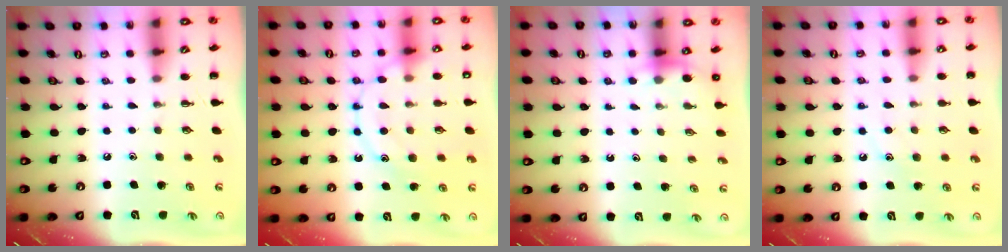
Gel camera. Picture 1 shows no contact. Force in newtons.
{"total": 14.2, "press": 14.2, "slide": 0.9}
{"total": 3.9, "press": 3.7, "slide": 1.2}
{"total": 9.2, "press": 9.1, "slide": 1.2}